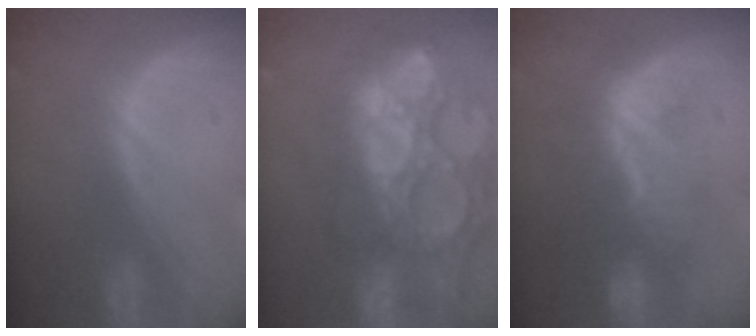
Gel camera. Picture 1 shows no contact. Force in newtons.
{"total": 15.7, "press": 12.9, "slide": 8.9}
{"total": 8.4, "press": 8.0, "slide": 2.4}